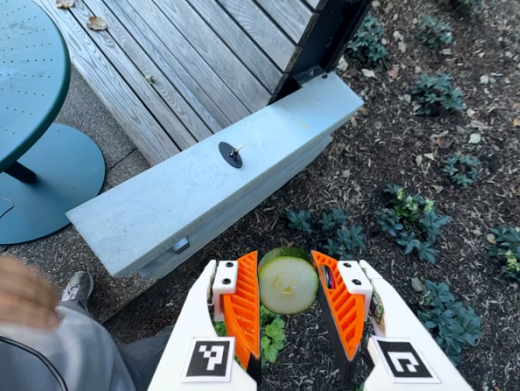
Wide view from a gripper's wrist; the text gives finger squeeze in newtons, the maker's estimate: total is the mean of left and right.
{"total": 10.5, "left": 10.5, "right": 10.5}